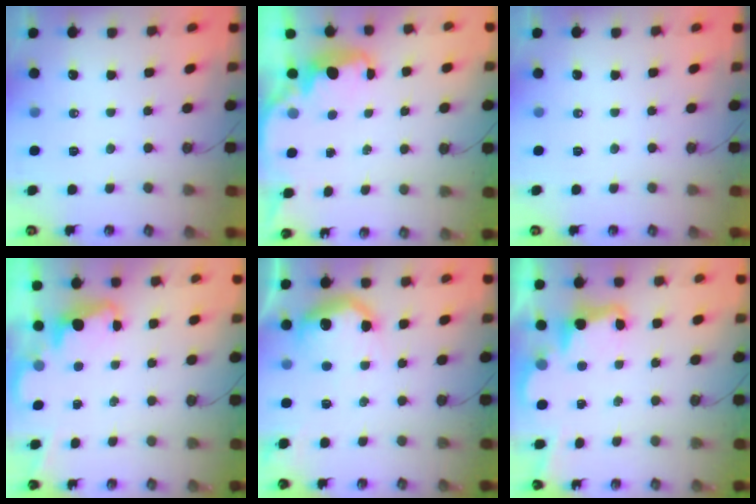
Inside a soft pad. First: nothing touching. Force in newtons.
{"total": 2.7, "press": 2.6, "slide": 0.7}
{"total": 0.0}
{"total": 2.4, "press": 2.3, "slide": 0.5}
{"total": 14.8, "press": 14.8, "slide": 1.1}
{"total": 3.4, "press": 3.3, "slide": 0.5}